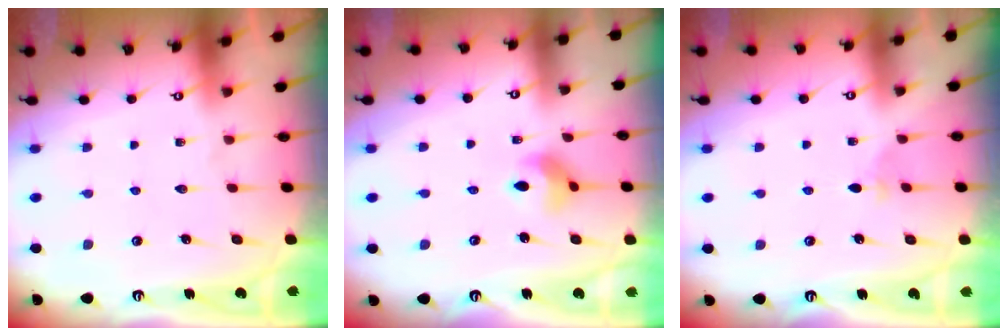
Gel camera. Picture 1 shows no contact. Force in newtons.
{"total": 5.5, "press": 5.5, "slide": 0.5}
{"total": 2.7, "press": 2.6, "slide": 0.7}